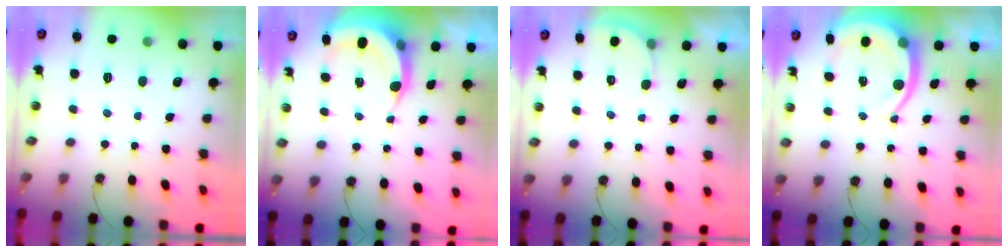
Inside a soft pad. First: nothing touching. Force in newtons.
{"total": 5.9, "press": 5.9, "slide": 0.4}
{"total": 2.5, "press": 2.5, "slide": 0.3}
{"total": 10.4, "press": 10.3, "slide": 1.2}